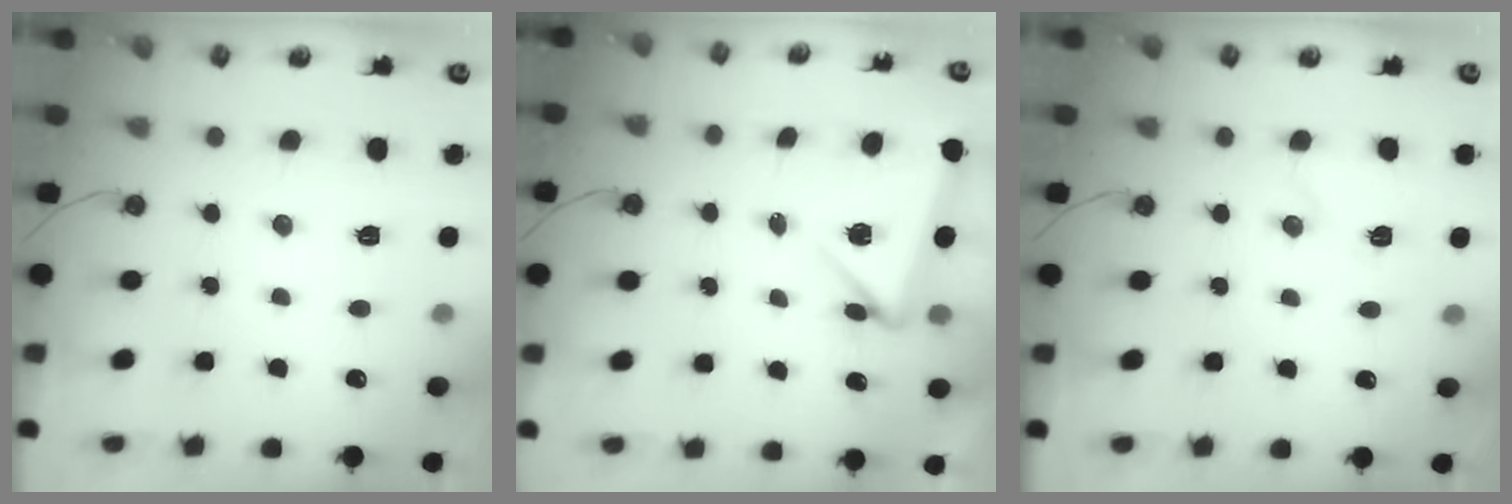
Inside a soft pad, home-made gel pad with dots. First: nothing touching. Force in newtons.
{"total": 6.2, "press": 6.2, "slide": 0.3}
{"total": 6.4, "press": 6.4, "slide": 0.6}